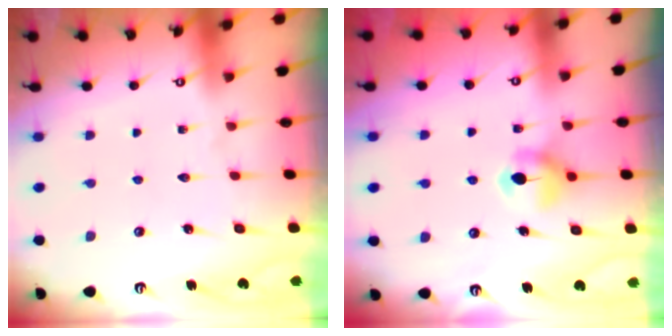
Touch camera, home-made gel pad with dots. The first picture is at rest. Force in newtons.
{"total": 6.8, "press": 6.8, "slide": 0.7}